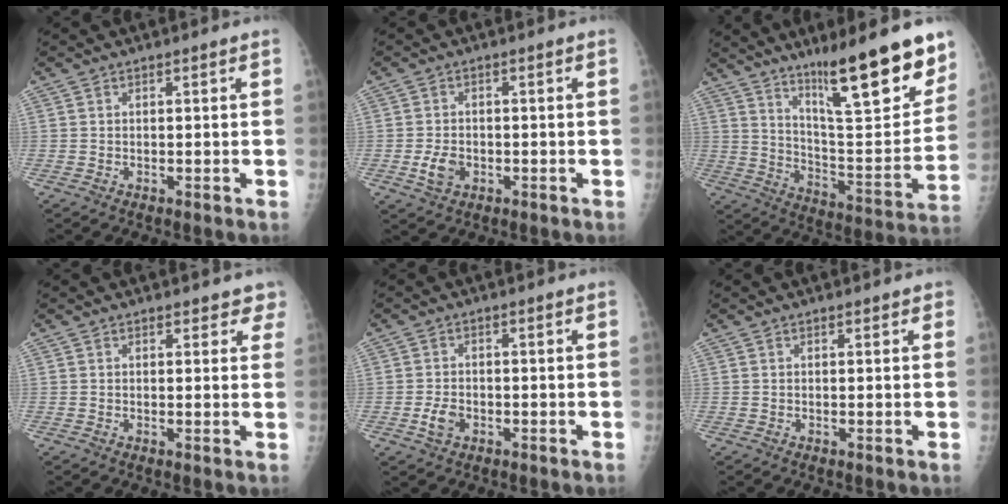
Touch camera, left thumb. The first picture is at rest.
{"total": 3.8, "force": [-1.2, 2.7, 2.4], "torque": [-0.040, 0.006, -0.020]}
{"total": 22.7, "force": [14.9, 4.2, 16.6], "torque": [-0.215, -0.083, 0.246]}
{"total": 3.3, "force": [2.8, 1.5, 1.0], "torque": [0.027, -0.009, 0.022]}
{"total": 3.1, "force": [-1.2, 2.1, 1.9], "torque": [-0.034, 0.008, -0.021]}
{"total": 0.9, "force": [0.6, 0.4, 0.5], "torque": [-0.002, -0.001, 0.006]}